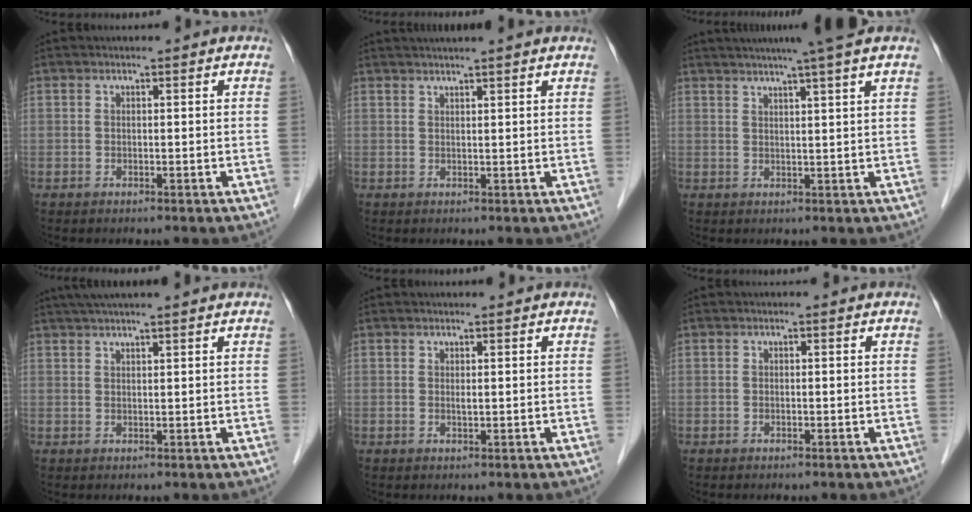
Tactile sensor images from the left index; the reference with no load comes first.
{"total": 6.6, "force": [5.7, -0.5, 3.3], "torque": [-0.044, 0.038, 0.078]}
{"total": 9.9, "force": [7.8, -1.5, 5.9], "torque": [-0.082, 0.021, 0.094]}
{"total": 7.4, "force": [6.2, -0.5, 4.1], "torque": [-0.061, 0.040, 0.093]}
{"total": 0.7, "force": [0.5, 0.1, 0.6], "torque": [-0.008, 0.003, 0.010]}
{"total": 0.0}